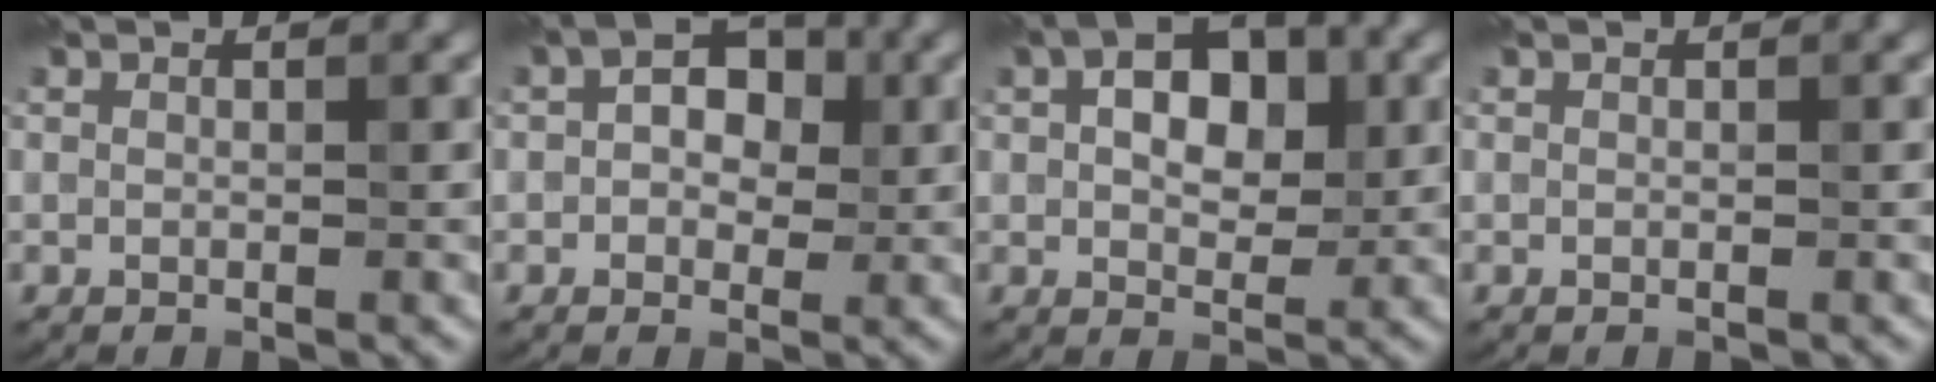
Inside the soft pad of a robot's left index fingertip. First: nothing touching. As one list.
[{"total": 4.1, "force": [0.5, 2.8, 2.9], "torque": [-0.031, 0.005, -0.006]}, {"total": 6.0, "force": [1.4, 3.7, 4.4], "torque": [-0.066, 0.010, 0.010]}, {"total": 0.0}]